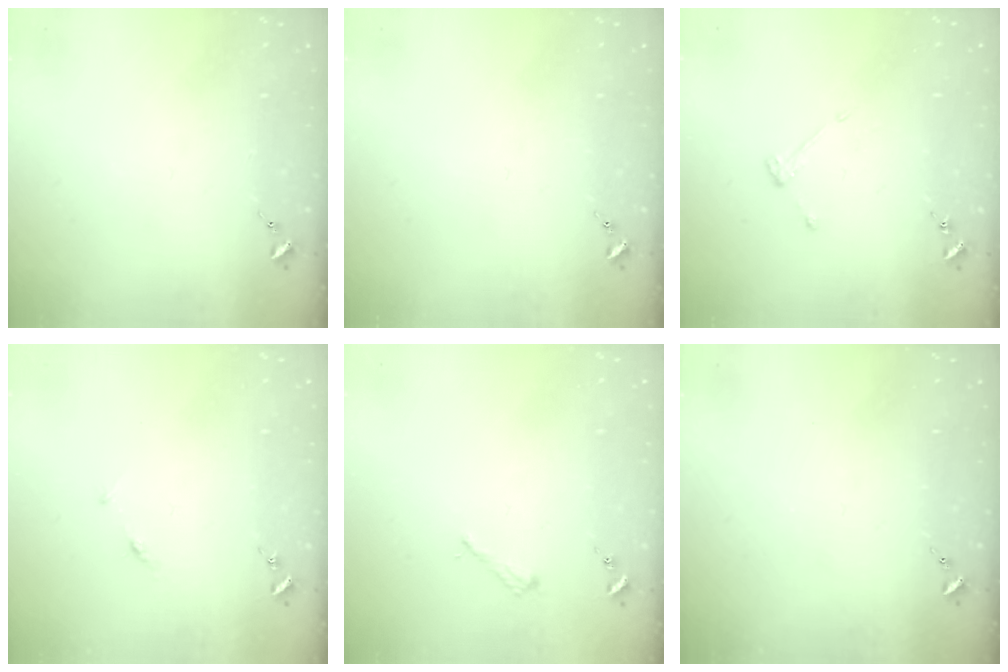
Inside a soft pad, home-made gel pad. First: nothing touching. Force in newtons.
{"total": 0.0}
{"total": 3.6, "press": 3.5, "slide": 0.6}
{"total": 3.9, "press": 3.8, "slide": 0.5}
{"total": 2.2, "press": 2.2, "slide": 0.3}
{"total": 0.0}